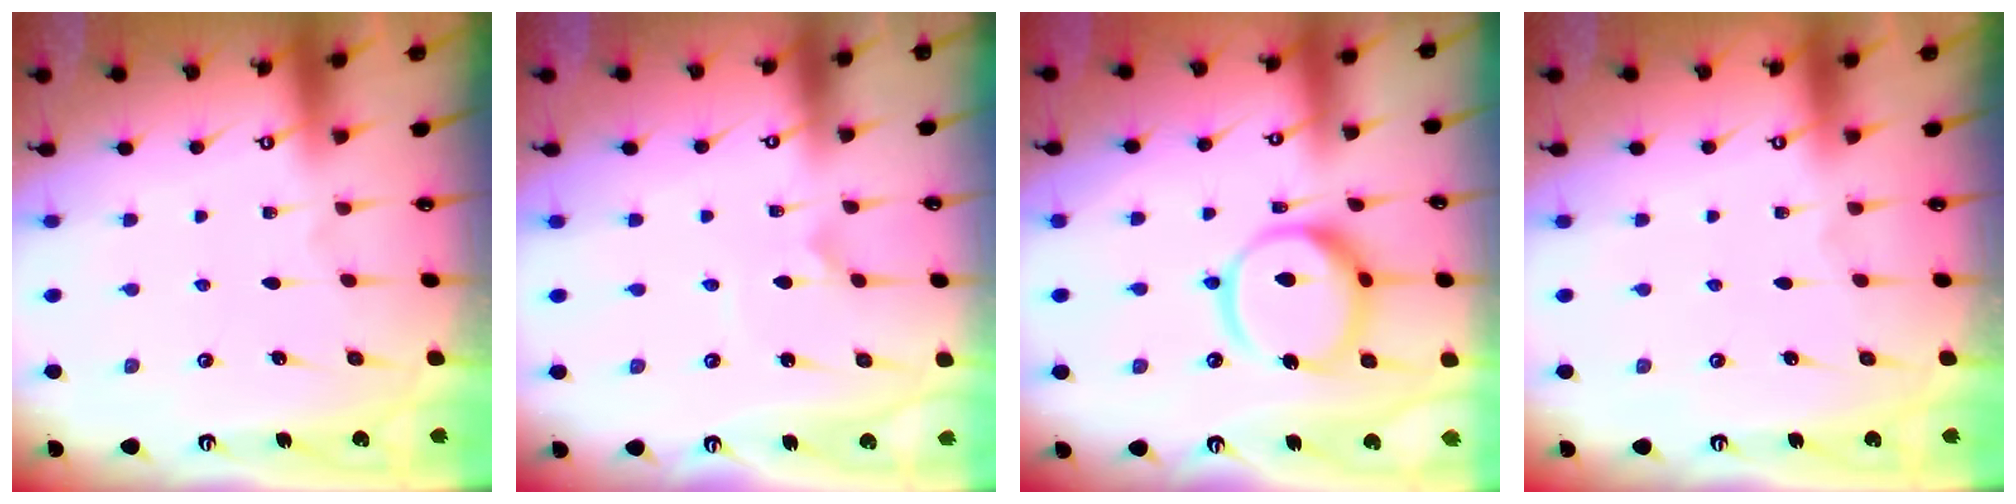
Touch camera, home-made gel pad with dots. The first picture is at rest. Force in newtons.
{"total": 1.2, "press": 1.2, "slide": 0.0}
{"total": 14.7, "press": 14.6, "slide": 1.6}
{"total": 0.0}